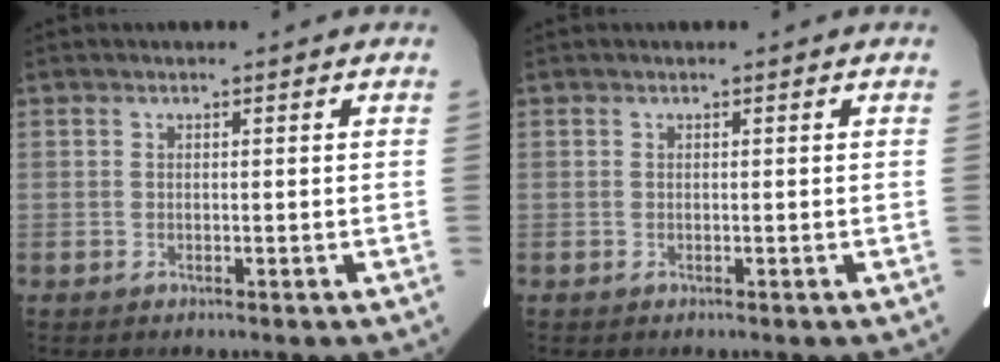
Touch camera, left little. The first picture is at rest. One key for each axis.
{"total": 0.0}